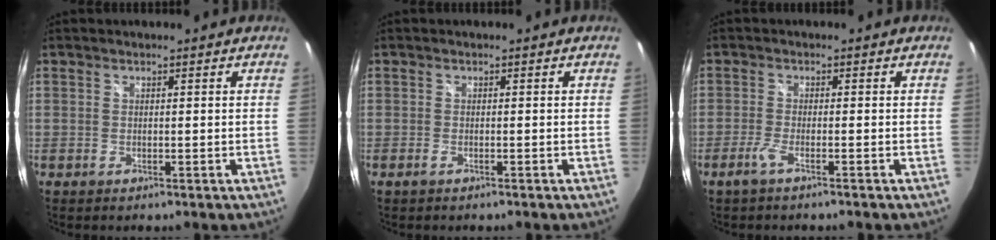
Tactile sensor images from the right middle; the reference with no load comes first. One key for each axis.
{"total": 0.9, "fx": -0.7, "fy": 0.1, "fz": 0.6, "tx": -0.012, "ty": -0.001, "tz": -0.013}
{"total": 2.5, "fx": -1.7, "fy": -0.1, "fz": 1.8, "tx": -0.047, "ty": -0.004, "tz": -0.037}